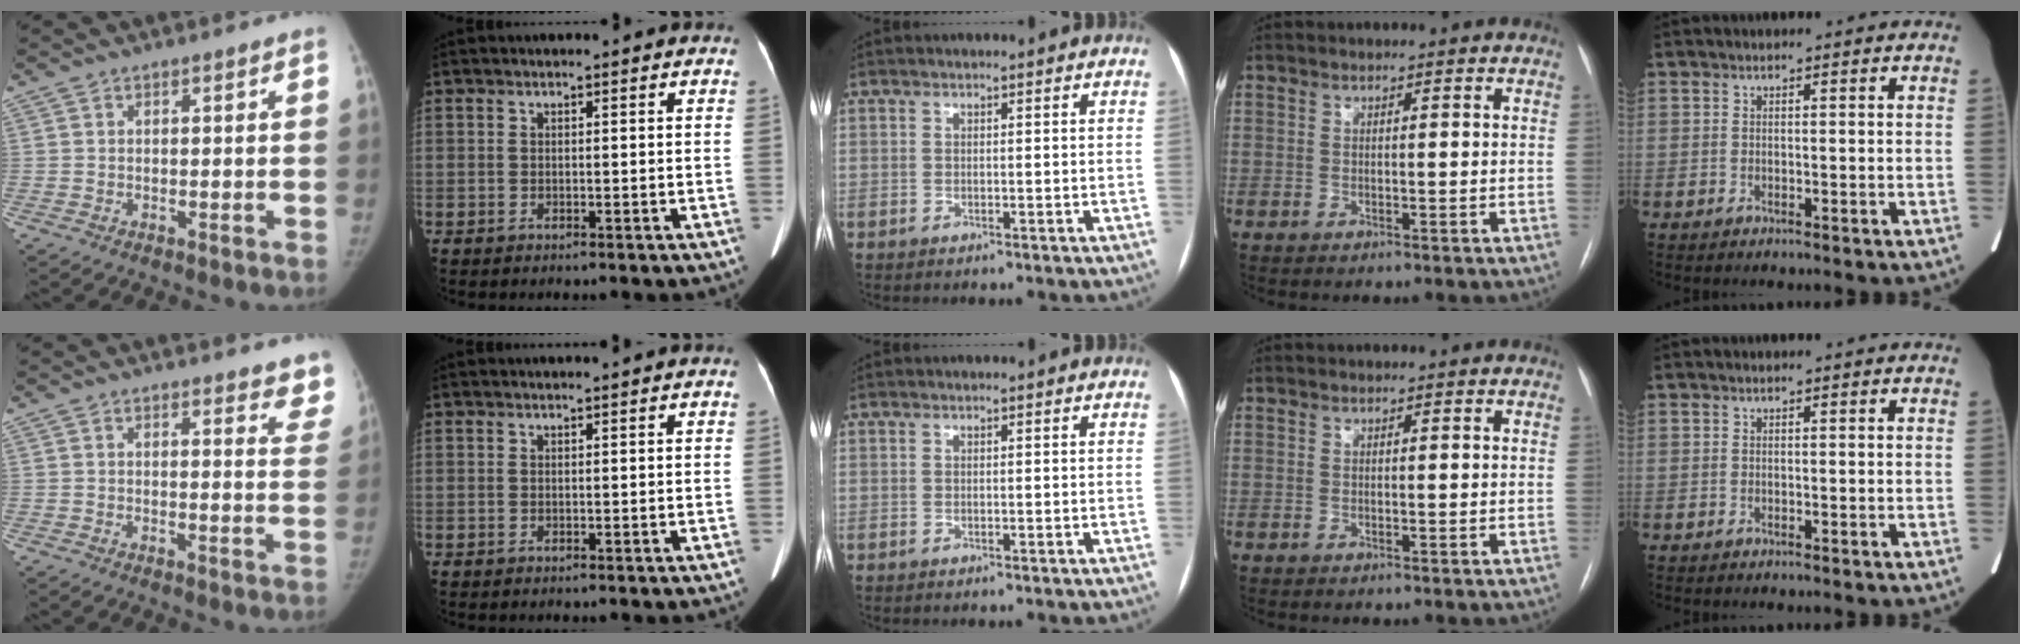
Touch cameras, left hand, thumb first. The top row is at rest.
{"thumb": {"total": 7.6, "force": [7.0, 2.2, 2.0], "torque": [0.025, -0.036, 0.051]}, "index": {"total": 0.8, "force": [0.7, -0.2, 0.4], "torque": [-0.008, 0.005, 0.018]}}